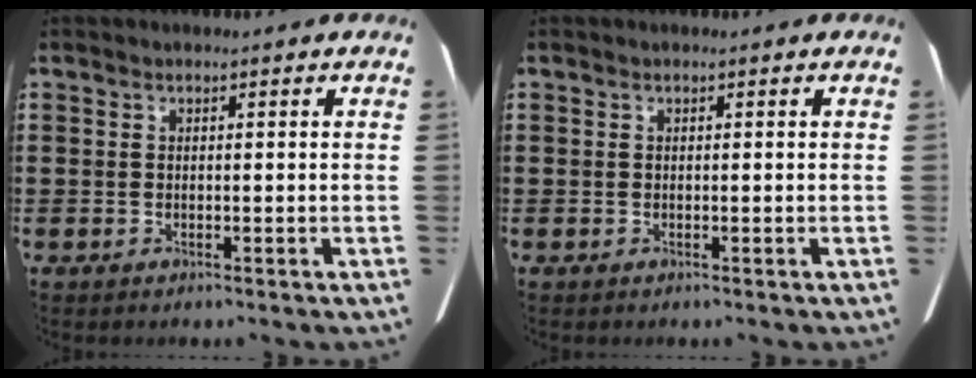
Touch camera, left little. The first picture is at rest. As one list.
[{"total": 0.0}]